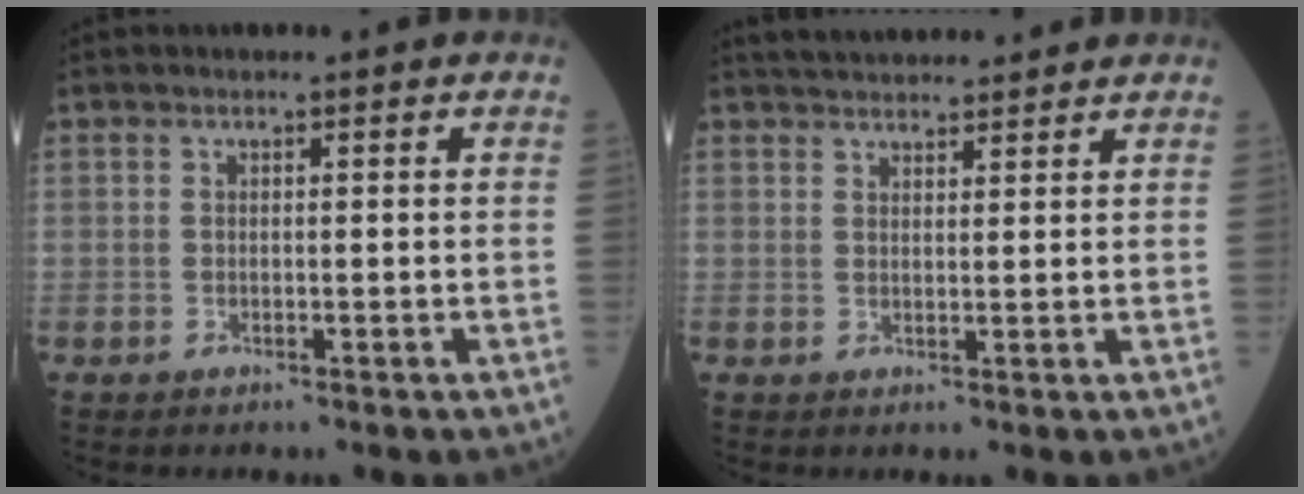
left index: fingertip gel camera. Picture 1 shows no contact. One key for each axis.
{"total": 8.4, "fx": 7.8, "fy": 1.6, "fz": 2.5, "tx": -0.038, "ty": 0.032, "tz": 0.113}